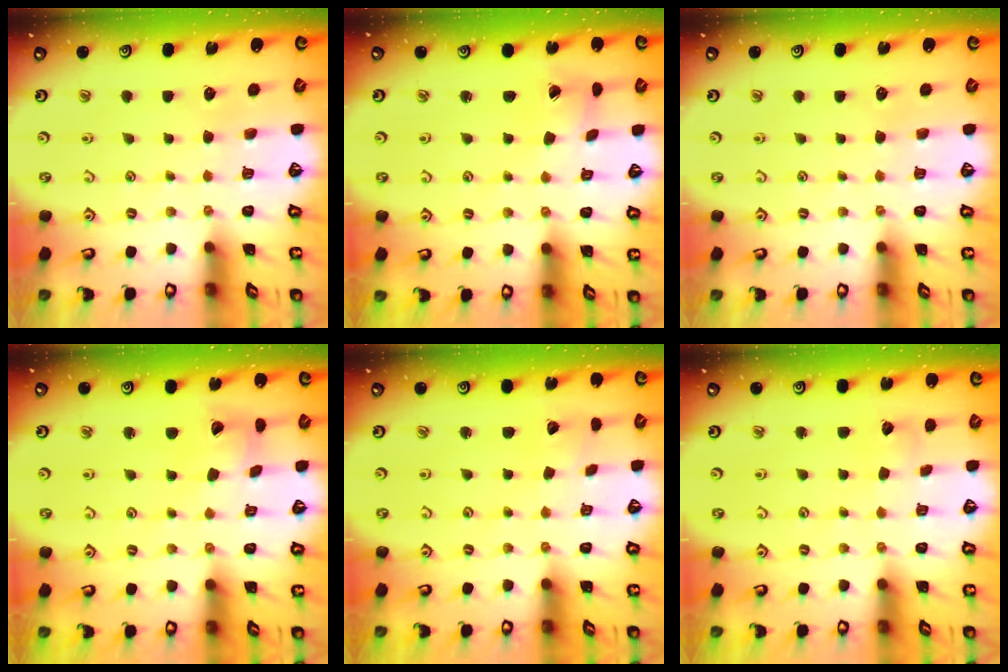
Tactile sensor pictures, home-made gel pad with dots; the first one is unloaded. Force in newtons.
{"total": 2.2, "press": 2.2, "slide": 0.3}
{"total": 0.0}
{"total": 7.6, "press": 7.5, "slide": 0.9}
{"total": 1.7, "press": 1.7, "slide": 0.1}
{"total": 3.2, "press": 3.2, "slide": 0.2}